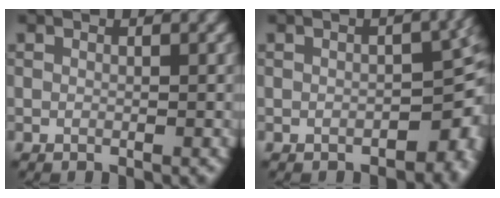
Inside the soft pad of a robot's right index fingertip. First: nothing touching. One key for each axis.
{"total": 6.9, "fx": -2.1, "fy": 4.1, "fz": 5.2, "tx": -0.026, "ty": -0.010, "tz": -0.019}